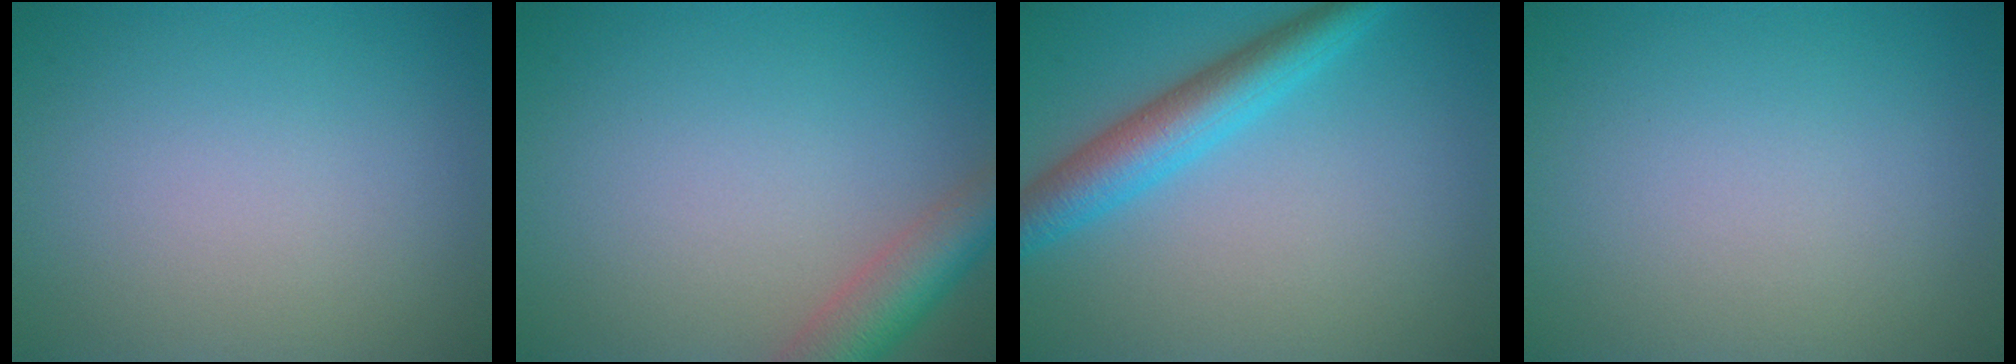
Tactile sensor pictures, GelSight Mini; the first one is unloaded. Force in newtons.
{"total": 4.5, "press": 4.5, "slide": 0.2}
{"total": 4.9, "press": 4.9, "slide": 0.1}
{"total": 0.0}